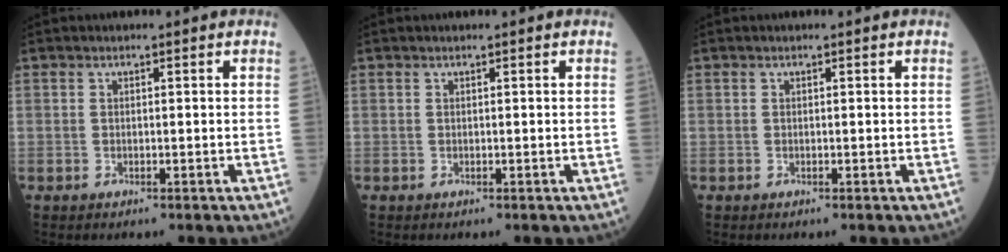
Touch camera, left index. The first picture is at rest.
{"total": 0.0}
{"total": 0.0}